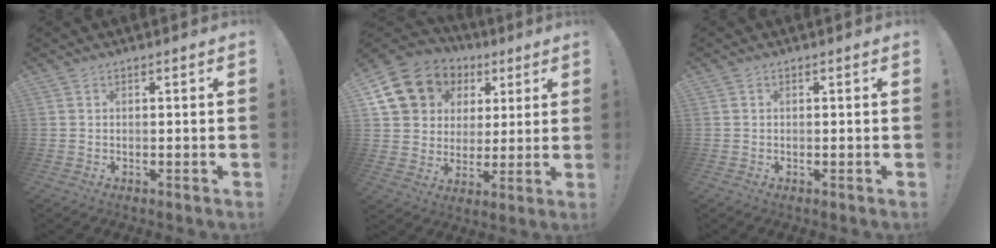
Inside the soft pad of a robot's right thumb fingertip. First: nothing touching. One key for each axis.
{"total": 15.0, "fx": 6.8, "fy": 12.3, "fz": 5.4, "tx": -0.083, "ty": -0.030, "tz": 0.151}
{"total": 0.0}